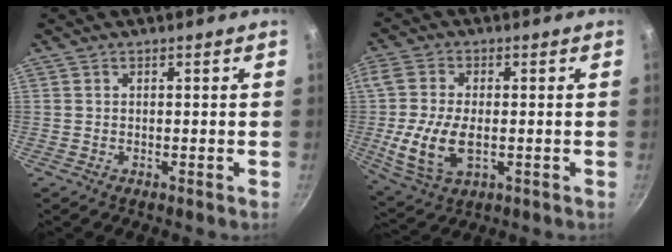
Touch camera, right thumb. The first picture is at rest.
{"total": 11.8, "force": [-1.6, 6.5, 9.8], "torque": [-0.205, -0.008, -0.033]}